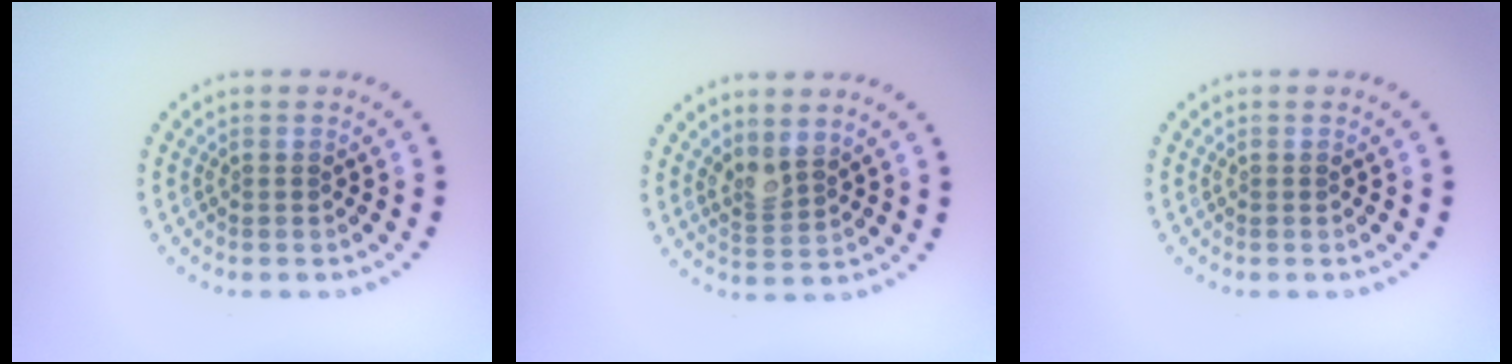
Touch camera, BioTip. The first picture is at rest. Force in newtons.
{"total": 2.0, "press": 1.6, "slide": 1.2}
{"total": 0.0}